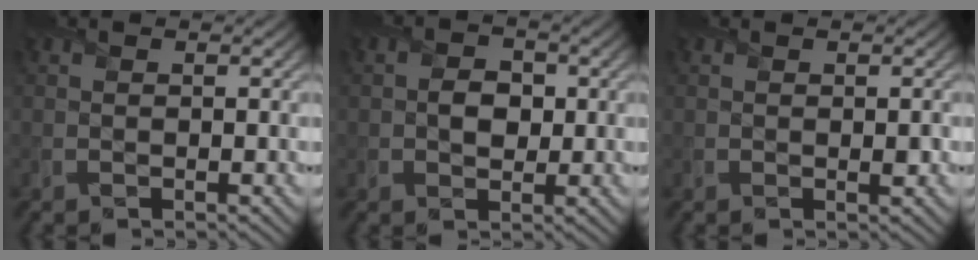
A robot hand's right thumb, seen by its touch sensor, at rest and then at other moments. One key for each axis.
{"total": 2.8, "fx": -0.1, "fy": 2.2, "fz": 1.6, "tx": -0.029, "ty": -0.004, "tz": -0.009}
{"total": 0.7, "fx": -0.2, "fy": 0.4, "fz": 0.5, "tx": -0.002, "ty": -0.007, "tz": -0.002}